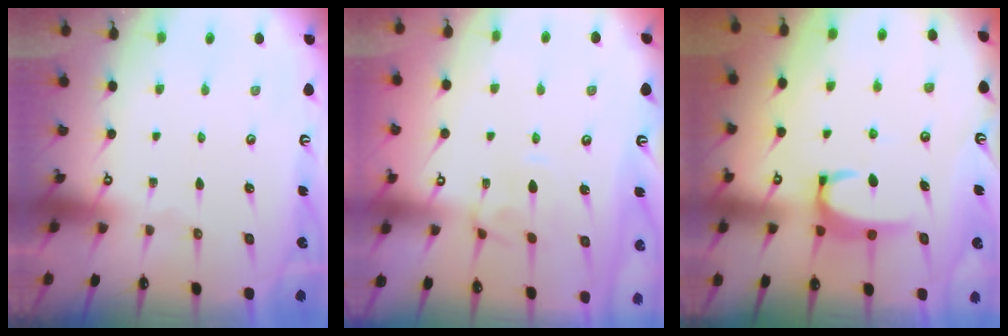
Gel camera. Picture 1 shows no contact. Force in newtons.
{"total": 2.7, "press": 2.6, "slide": 0.7}
{"total": 4.0, "press": 4.0, "slide": 0.7}